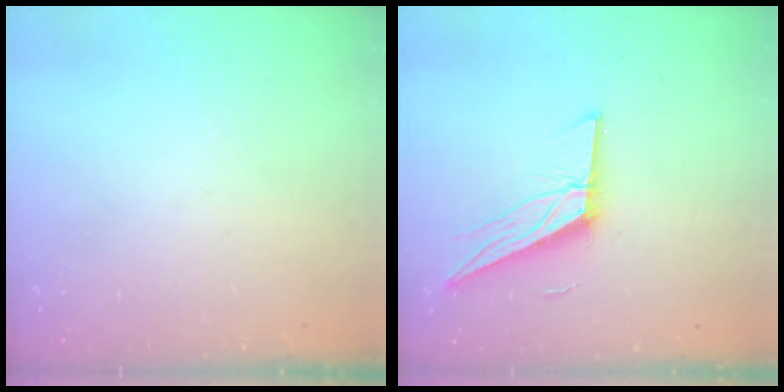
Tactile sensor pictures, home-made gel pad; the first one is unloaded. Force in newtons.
{"total": 12.7, "press": 12.6, "slide": 1.2}